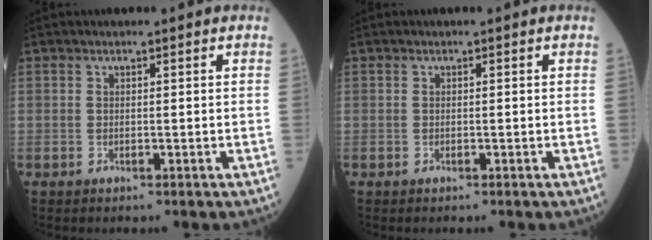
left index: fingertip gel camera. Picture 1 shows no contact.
{"total": 0.0}